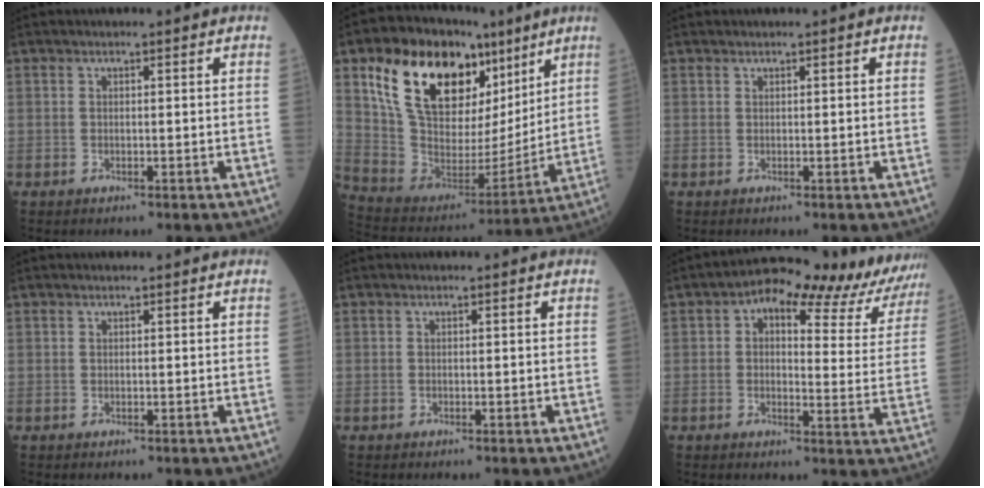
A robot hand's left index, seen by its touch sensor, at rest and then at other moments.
{"total": 21.9, "force": [11.9, 11.7, 14.2], "torque": [-0.239, 0.026, 0.218]}
{"total": 0.0}
{"total": 0.0}
{"total": 0.0}
{"total": 15.6, "force": [12.5, 5.8, 7.2], "torque": [-0.068, 0.028, 0.133]}